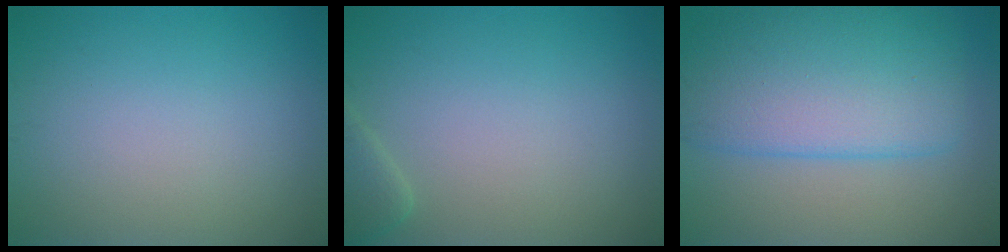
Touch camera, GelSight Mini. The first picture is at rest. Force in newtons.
{"total": 1.6, "press": 1.6, "slide": 0.2}
{"total": 8.5, "press": 8.5, "slide": 0.3}